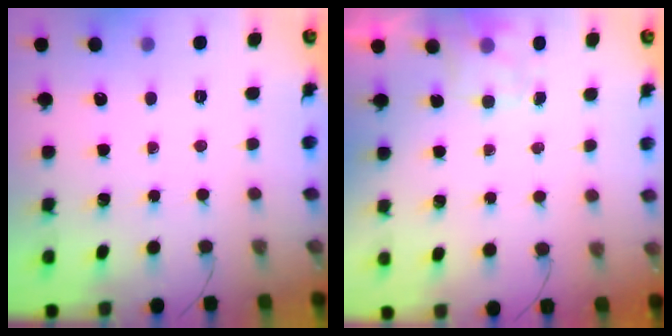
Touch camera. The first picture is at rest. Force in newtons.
{"total": 2.5, "press": 2.1, "slide": 1.4}